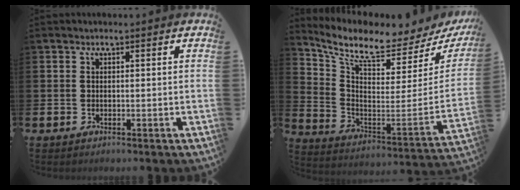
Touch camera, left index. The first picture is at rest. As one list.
[{"total": 7.5, "force": [6.6, 1.7, 3.1], "torque": [-0.088, -0.074, 0.103]}]